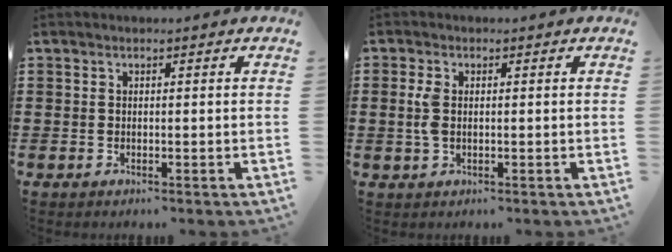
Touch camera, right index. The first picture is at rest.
{"total": 3.3, "force": [0.2, 1.9, 2.7], "torque": [-0.071, 0.001, -0.002]}